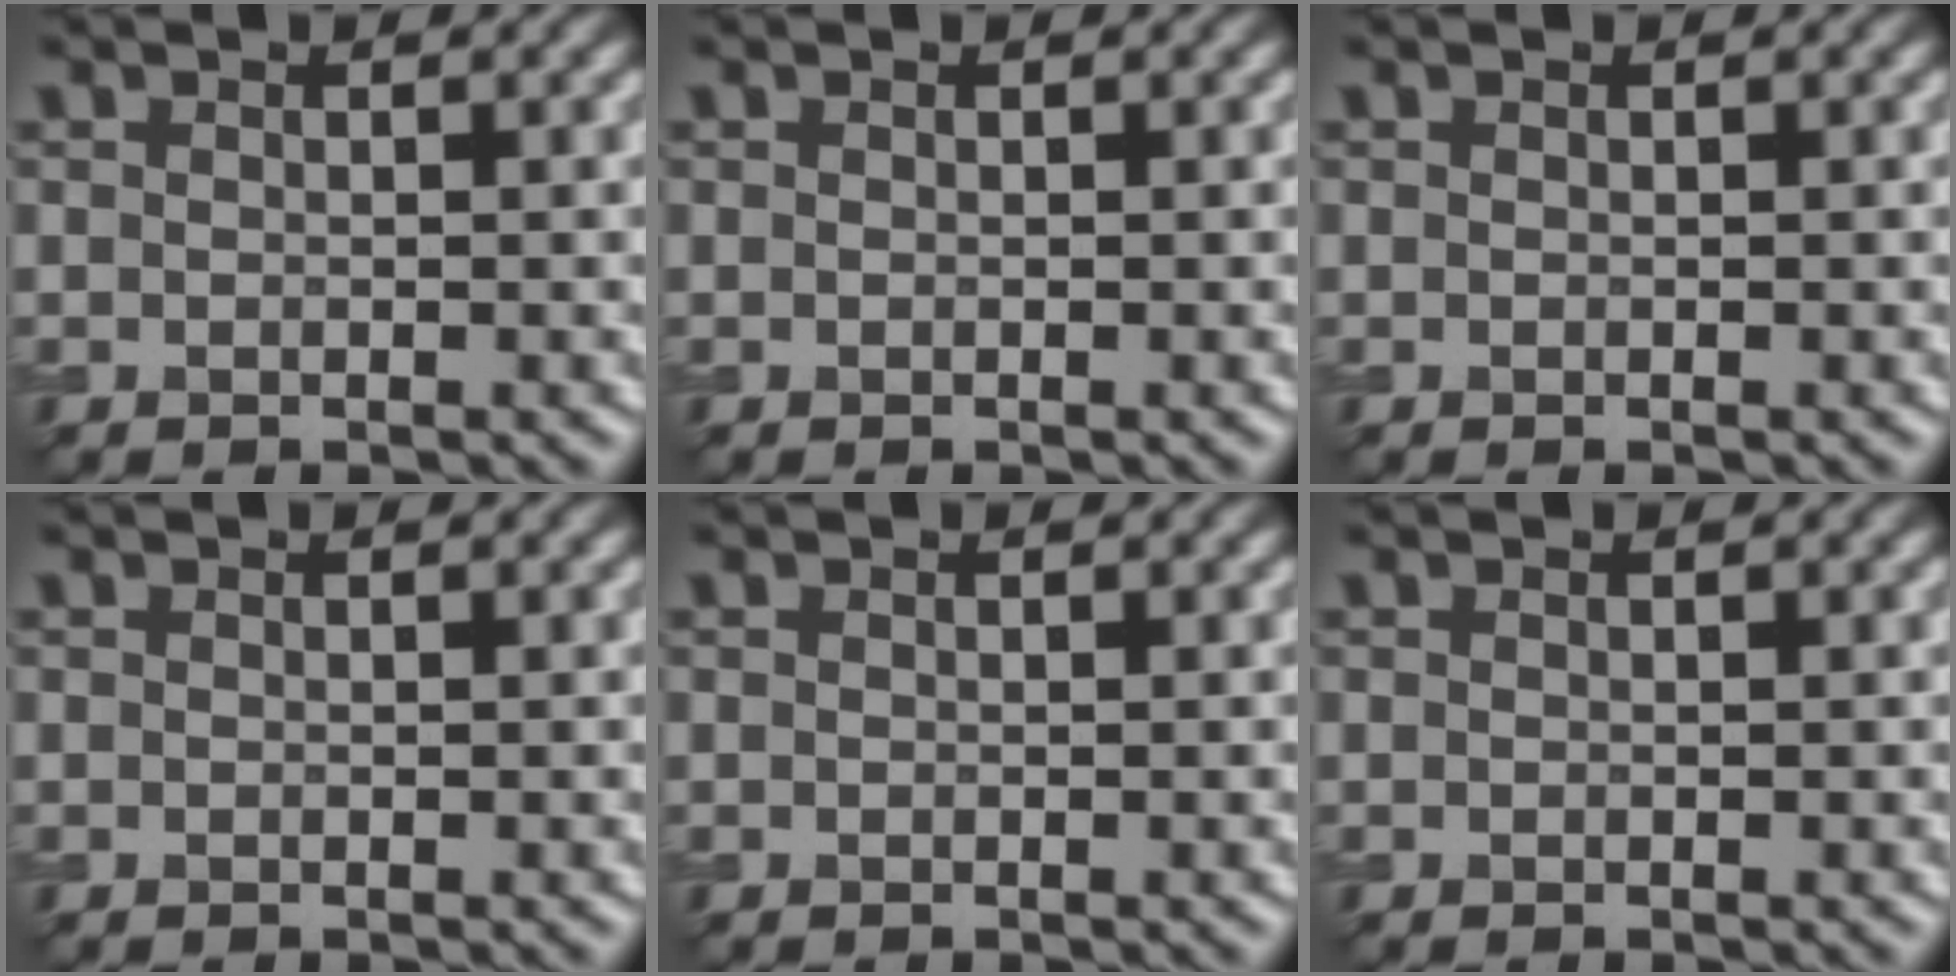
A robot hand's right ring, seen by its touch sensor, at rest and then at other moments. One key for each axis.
{"total": 0.0}
{"total": 0.0}
{"total": 0.0}
{"total": 0.0}
{"total": 0.0}